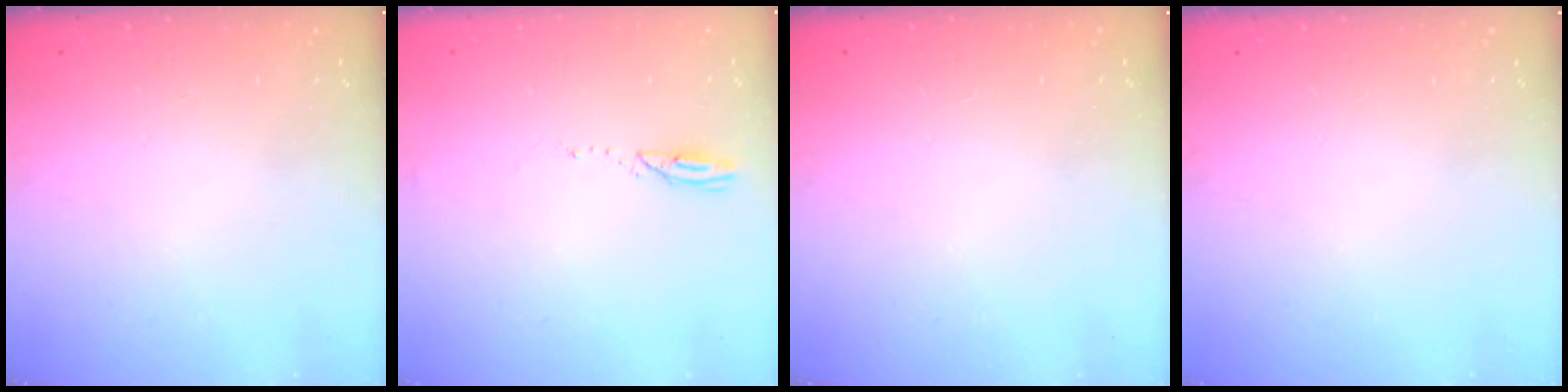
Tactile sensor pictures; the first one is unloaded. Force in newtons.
{"total": 2.4, "press": 2.4, "slide": 0.3}
{"total": 0.0}
{"total": 0.0}